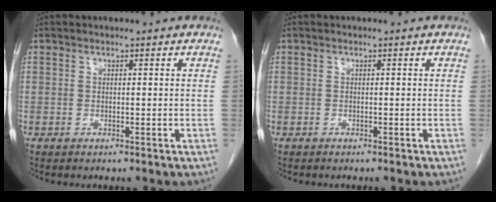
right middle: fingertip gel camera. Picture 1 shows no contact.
{"total": 0.0}